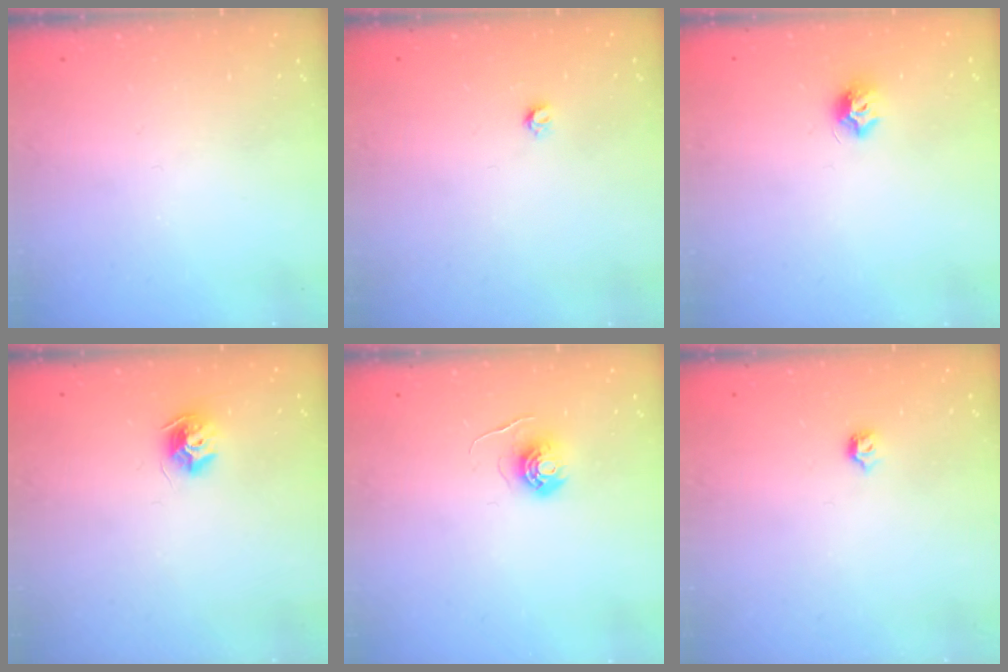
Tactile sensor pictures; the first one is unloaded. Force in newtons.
{"total": 3.2, "press": 3.2, "slide": 0.3}
{"total": 8.2, "press": 8.2, "slide": 0.7}
{"total": 8.7, "press": 8.7, "slide": 0.0}
{"total": 5.8, "press": 5.8, "slide": 0.3}
{"total": 4.0, "press": 4.0, "slide": 0.8}